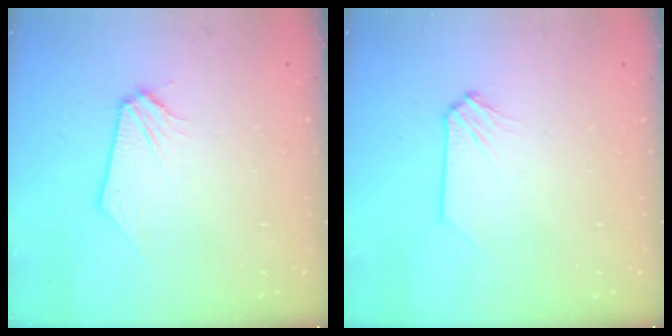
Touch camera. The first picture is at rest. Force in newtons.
{"total": 0.5, "press": 0.5, "slide": 0.0}